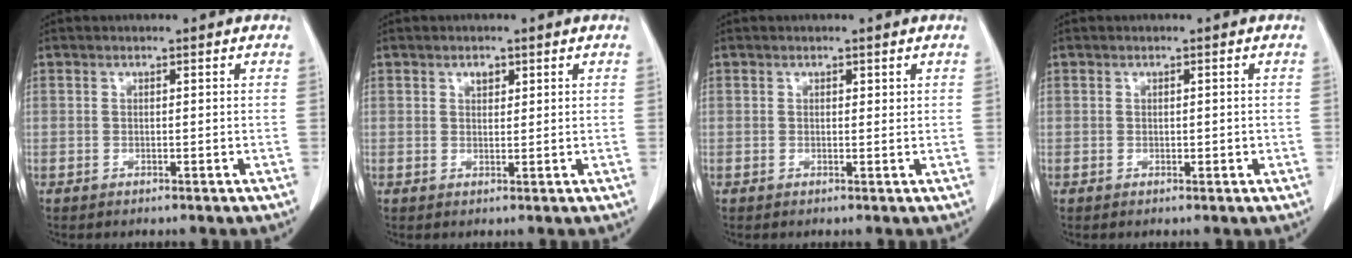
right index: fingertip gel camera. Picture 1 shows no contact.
{"total": 1.5, "force": [0.9, 0.8, 0.8], "torque": [-0.012, 0.000, 0.013]}
{"total": 1.8, "force": [0.9, 1.2, 1.1], "torque": [-0.008, -0.005, 0.013]}
{"total": 1.0, "force": [-0.1, 0.7, 0.7], "torque": [-0.007, 0.003, 0.001]}